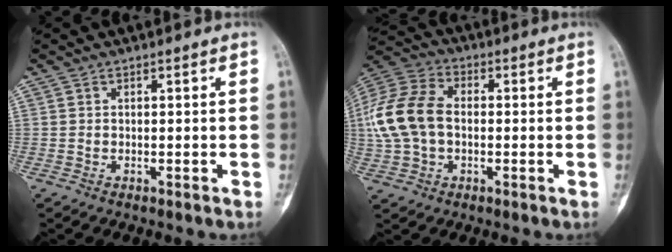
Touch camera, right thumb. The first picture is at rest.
{"total": 14.5, "force": [0.0, 9.9, 10.6], "torque": [-0.223, 0.029, -0.004]}